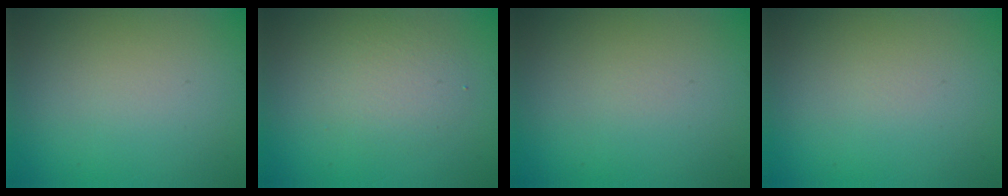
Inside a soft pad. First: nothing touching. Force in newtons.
{"total": 2.7, "press": 2.7, "slide": 0.1}
{"total": 0.0}
{"total": 0.0}